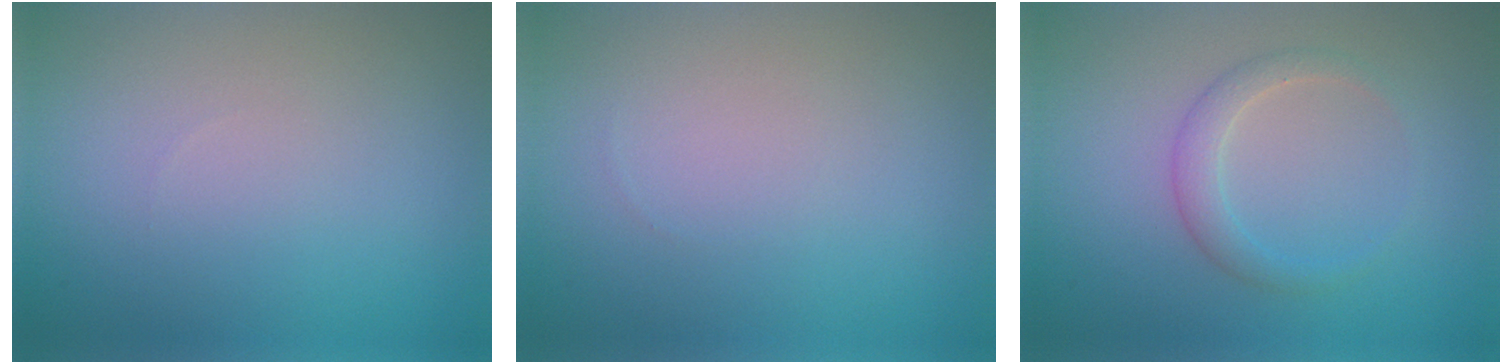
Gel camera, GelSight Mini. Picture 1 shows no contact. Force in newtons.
{"total": 0.0}
{"total": 1.9, "press": 1.9, "slide": 0.1}